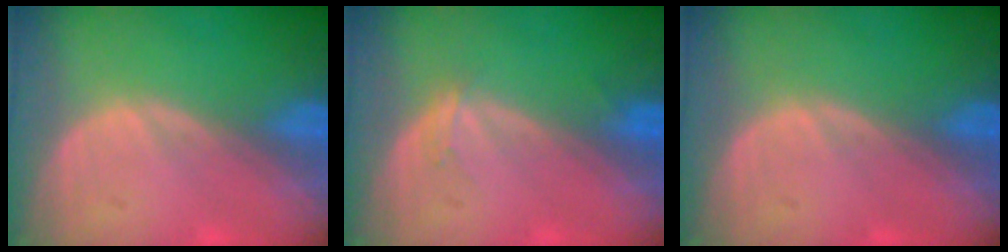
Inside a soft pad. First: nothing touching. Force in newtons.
{"total": 1.1, "press": 1.1, "slide": 0.1}
{"total": 0.0}